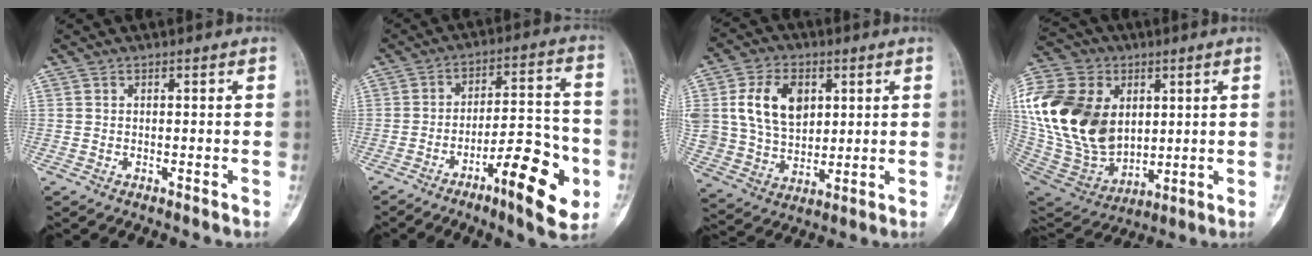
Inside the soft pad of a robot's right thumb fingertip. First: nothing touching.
{"total": 15.4, "force": [-6.5, 4.4, 13.3], "torque": [-0.172, 0.037, -0.094]}
{"total": 14.0, "force": [3.9, 9.8, 9.2], "torque": [-0.141, -0.006, 0.080]}
{"total": 30.7, "force": [5.4, 22.1, 20.6], "torque": [-0.434, 0.010, 0.119]}